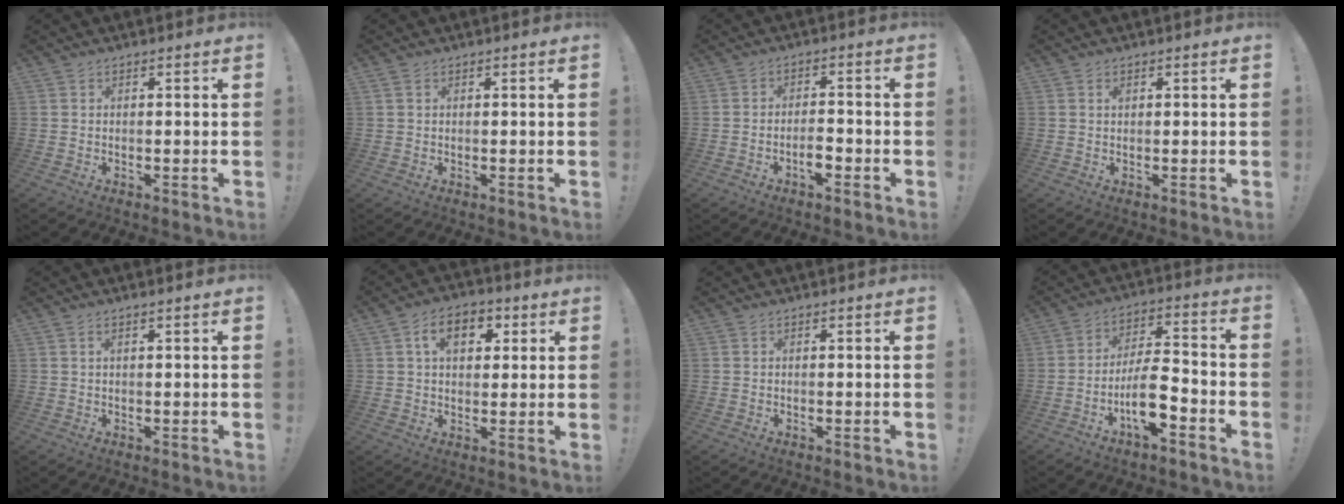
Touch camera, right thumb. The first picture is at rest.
{"total": 1.0, "force": [0.5, 0.6, 0.6], "torque": [-0.005, -0.001, 0.008]}
{"total": 4.0, "force": [-2.1, 1.4, 3.1], "torque": [-0.049, 0.007, -0.036]}
{"total": 0.7, "force": [0.3, 0.4, 0.4], "torque": [0.001, -0.002, 0.004]}
{"total": 1.1, "force": [0.4, -0.2, 1.1], "torque": [-0.021, 0.001, 0.006]}
{"total": 9.6, "force": [3.3, 6.2, 6.6], "torque": [-0.088, 0.006, 0.055]}
{"total": 0.0}
{"total": 11.8, "force": [-5.2, 3.9, 9.8], "torque": [-0.187, 0.021, -0.093]}